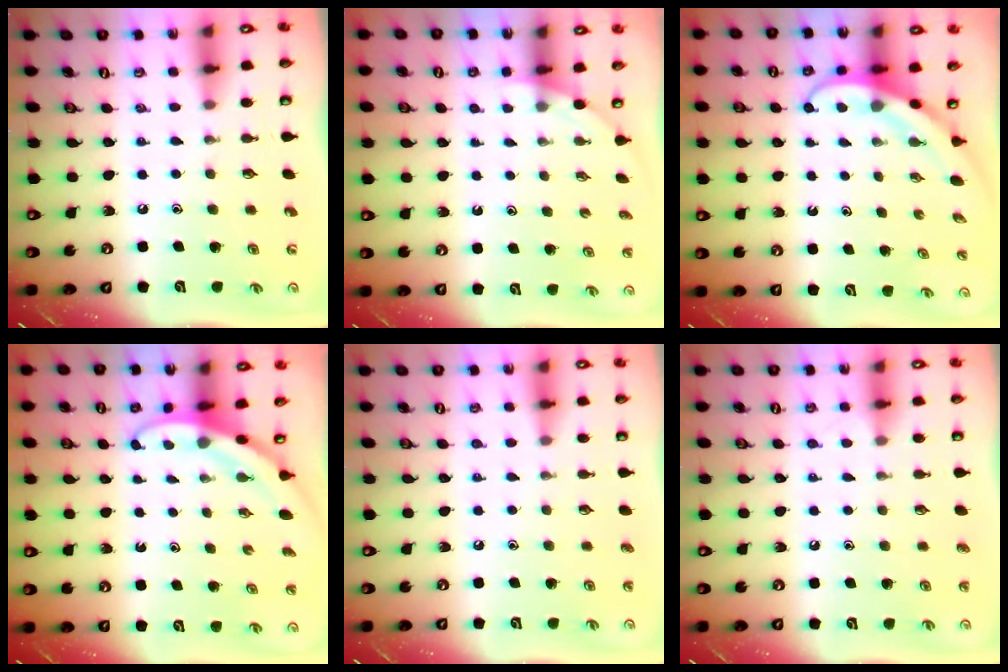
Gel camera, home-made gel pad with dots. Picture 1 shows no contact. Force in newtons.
{"total": 0.9, "press": 0.9, "slide": 0.2}
{"total": 3.8, "press": 3.8, "slide": 0.3}
{"total": 3.1, "press": 3.1, "slide": 0.1}
{"total": 1.7, "press": 1.7, "slide": 0.2}
{"total": 3.0, "press": 3.0, "slide": 0.3}